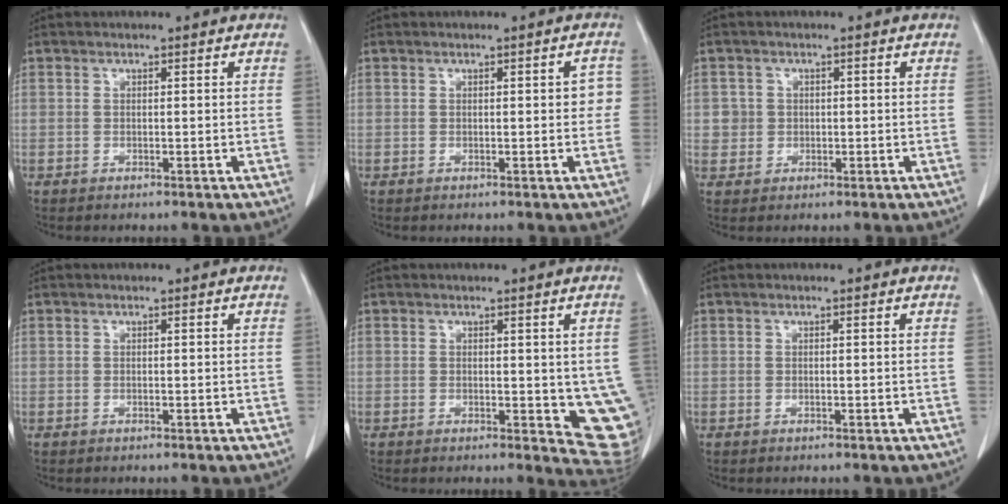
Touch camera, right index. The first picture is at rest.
{"total": 2.3, "force": [0.2, 1.0, 2.0], "torque": [-0.011, 0.009, 0.000]}
{"total": 2.5, "force": [0.2, 2.5, 0.1], "torque": [0.009, 0.004, 0.005]}
{"total": 0.0}
{"total": 8.2, "force": [-0.2, 3.5, 7.5], "torque": [-0.083, -0.020, -0.001]}
{"total": 0.0}